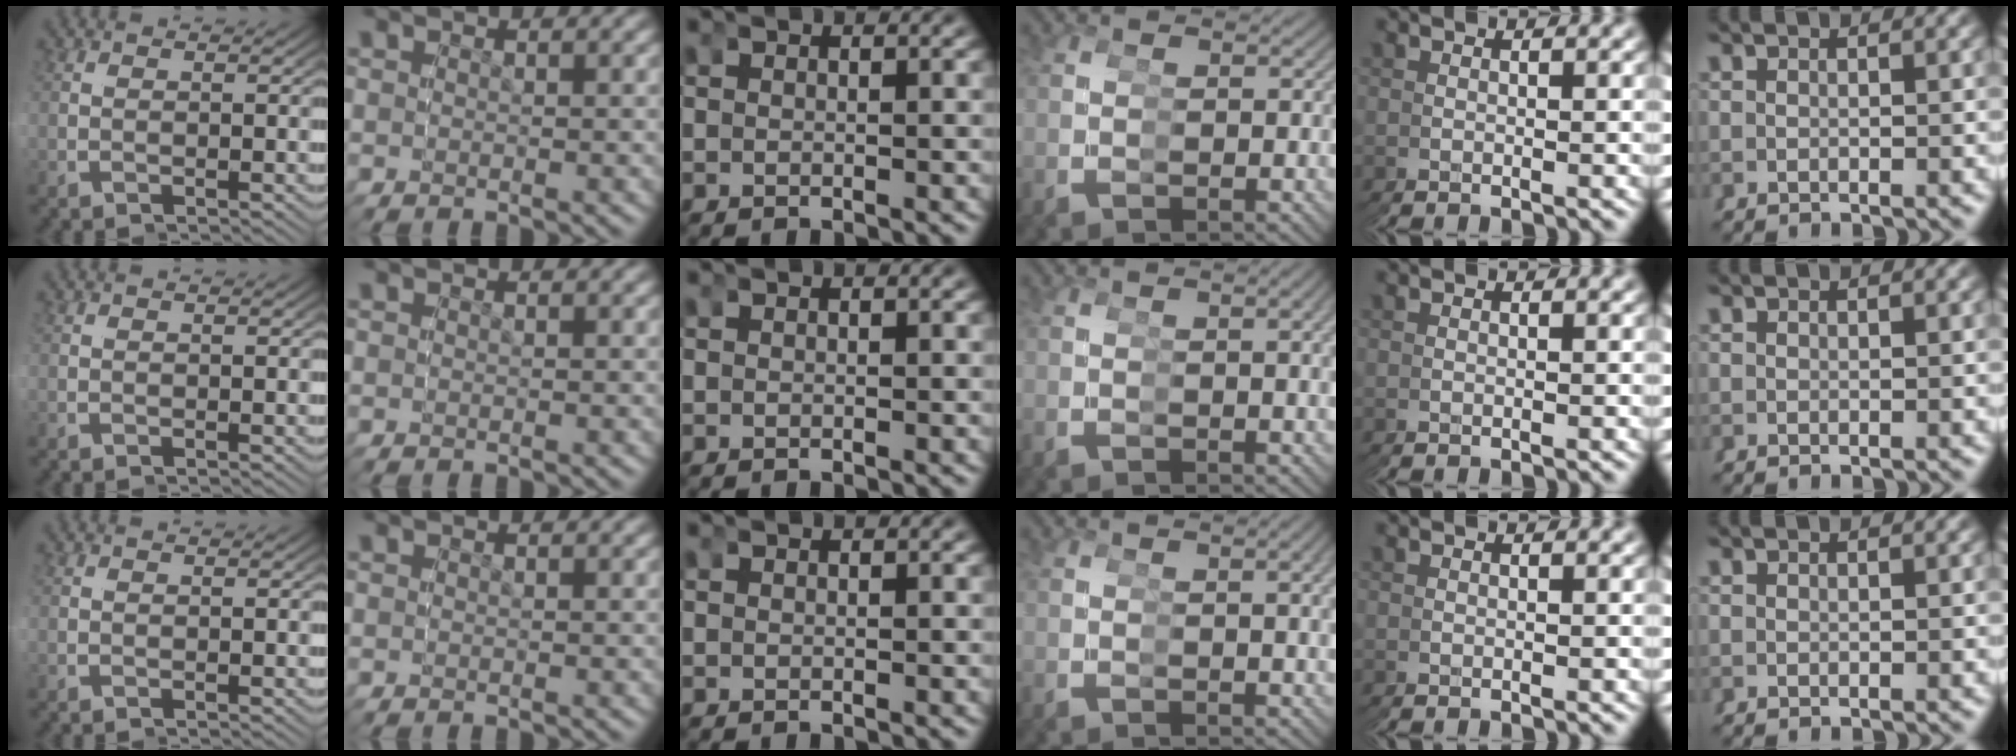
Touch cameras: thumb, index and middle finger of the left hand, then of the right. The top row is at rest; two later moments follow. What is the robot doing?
{"motion": "grasp_and_lifting", "object": "cup"}